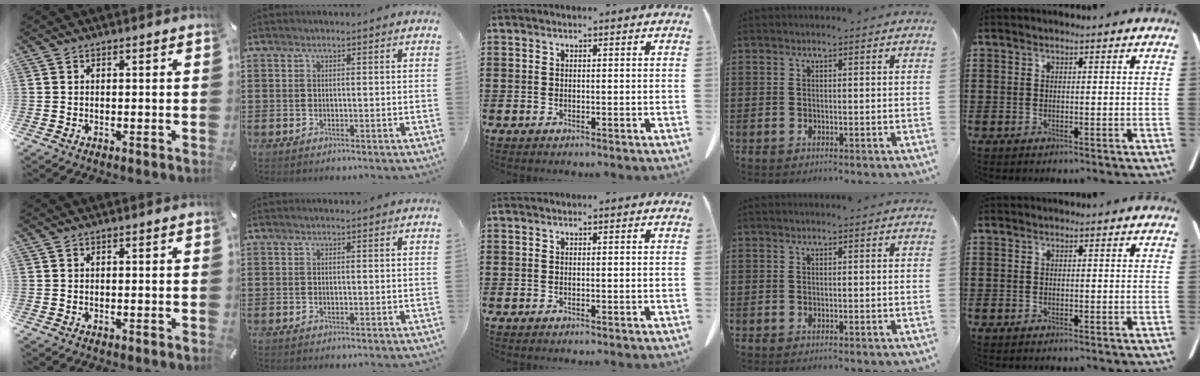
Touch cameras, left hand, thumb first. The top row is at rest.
{}